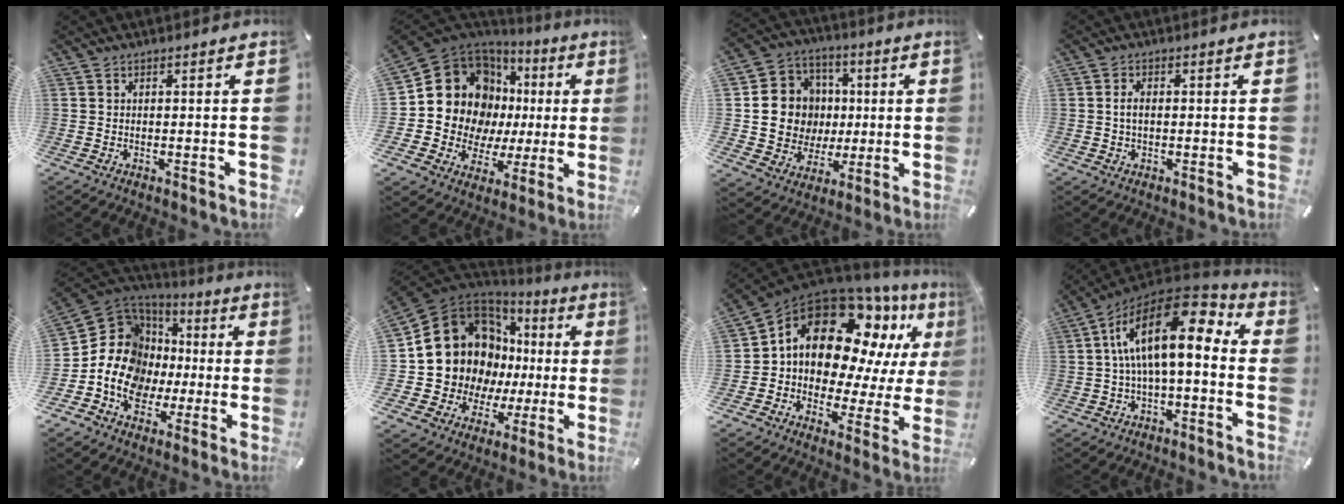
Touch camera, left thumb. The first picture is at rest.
{"total": 17.4, "force": [4.1, 14.4, 8.9], "torque": [-0.164, -0.049, 0.084]}
{"total": 14.8, "force": [0.8, 14.1, 4.4], "torque": [-0.066, 0.005, 0.029]}
{"total": 2.7, "force": [0.0, 1.5, 2.3], "torque": [-0.053, 0.001, -0.004]}
{"total": 15.4, "force": [-2.5, 13.6, 7.0], "torque": [-0.152, -0.008, -0.043]}
{"total": 17.0, "force": [3.9, 15.1, 6.9], "torque": [-0.127, -0.048, 0.100]}
{"total": 17.6, "force": [8.6, 11.8, 9.8], "torque": [-0.187, -0.073, 0.148]}
{"total": 18.4, "force": [3.5, 7.7, 16.3], "torque": [-0.290, -0.024, 0.057]}